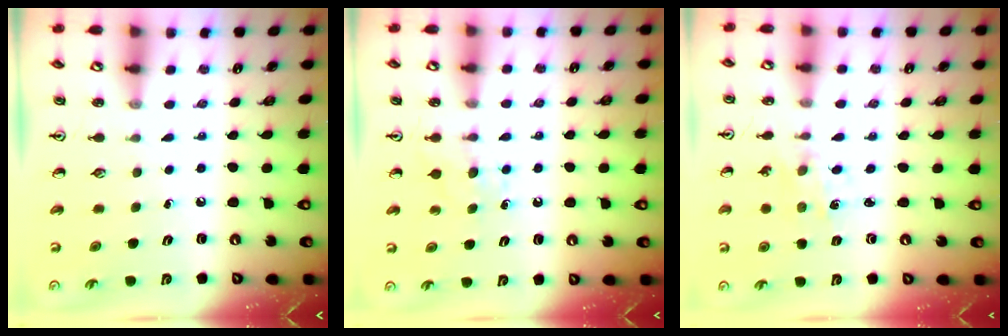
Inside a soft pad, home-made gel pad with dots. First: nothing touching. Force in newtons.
{"total": 5.1, "press": 5.1, "slide": 0.6}
{"total": 1.0, "press": 1.0, "slide": 0.2}